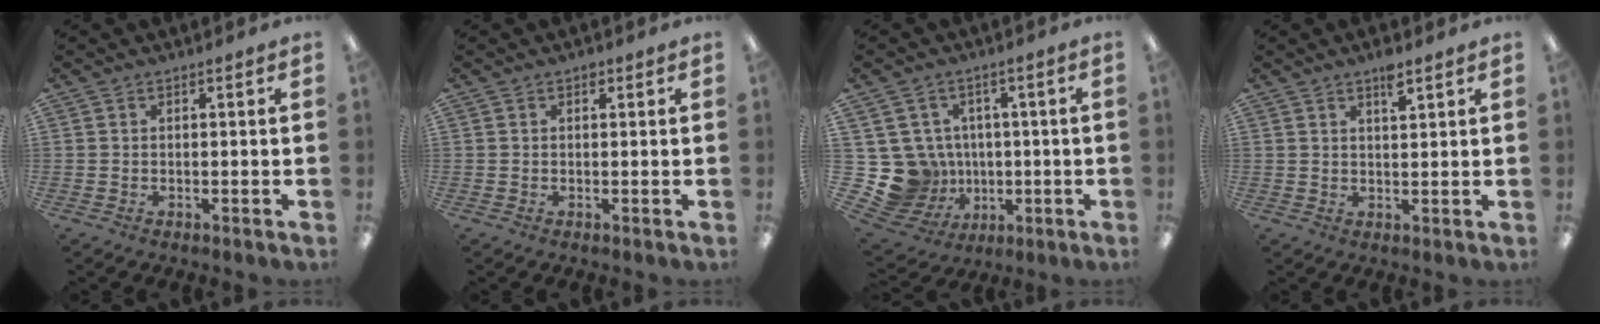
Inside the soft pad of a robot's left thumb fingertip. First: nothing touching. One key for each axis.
{"total": 0.9, "fx": 0.5, "fy": 0.6, "fz": 0.5, "tx": -0.002, "ty": 0.000, "tz": 0.008}
{"total": 12.3, "fx": -0.3, "fy": 11.9, "fz": 3.0, "tx": -0.103, "ty": -0.008, "tz": 0.014}
{"total": 3.7, "fx": 2.7, "fy": 0.9, "fz": 2.2, "tx": -0.035, "ty": -0.010, "tz": 0.045}